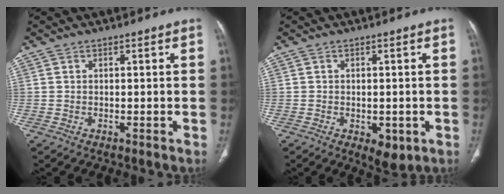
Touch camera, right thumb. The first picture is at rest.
{"total": 4.6, "force": [-1.5, 2.6, 3.5], "torque": [-0.035, -0.004, -0.009]}